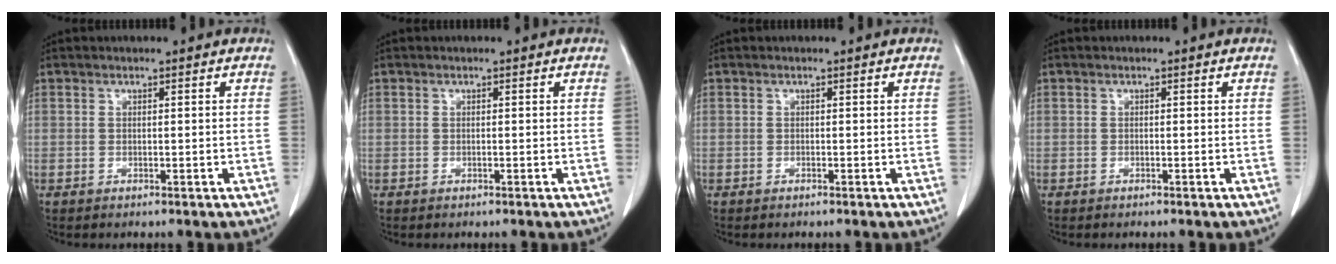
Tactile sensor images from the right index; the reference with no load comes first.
{"total": 0.0}
{"total": 0.0}
{"total": 0.0}